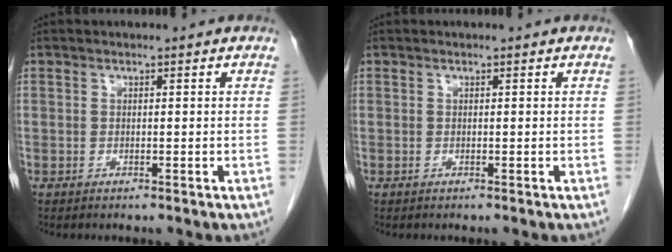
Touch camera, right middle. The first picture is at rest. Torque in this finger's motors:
{"motor_torque": [0.00, 0.00, -0.02, 0.00]}